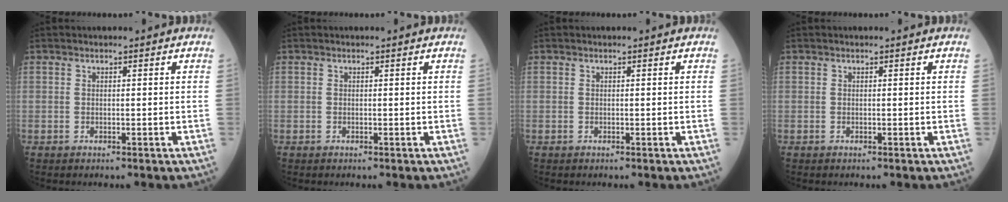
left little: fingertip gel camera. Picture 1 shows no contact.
{"total": 0.0}
{"total": 0.0}
{"total": 0.0}